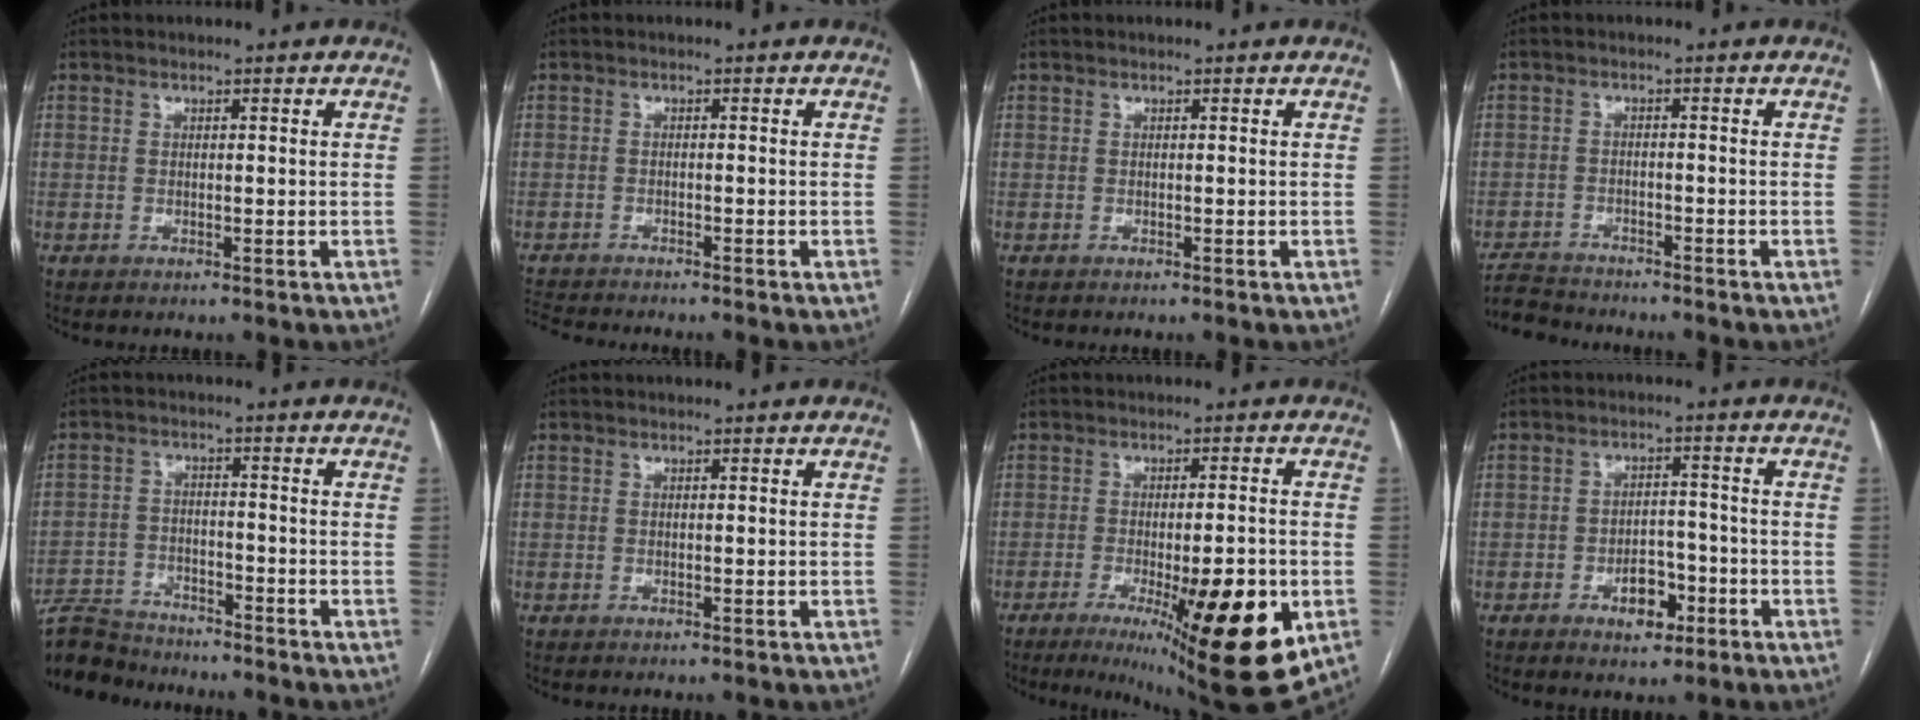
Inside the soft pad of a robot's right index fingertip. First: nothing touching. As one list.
[{"total": 3.5, "force": [-3.3, -0.9, 0.5], "torque": [-0.010, -0.016, -0.059]}, {"total": 0.0}, {"total": 5.2, "force": [-5.2, 0.5, 0.2], "torque": [0.000, -0.012, -0.094]}, {"total": 8.1, "force": [-8.0, 1.7, 0.4], "torque": [-0.011, 0.000, -0.144]}, {"total": 0.0}, {"total": 16.9, "force": [-6.2, 2.9, 15.4], "torque": [-0.166, -0.023, -0.073]}, {"total": 5.1, "force": [-2.4, 3.2, 3.1], "torque": [-0.040, 0.011, -0.035]}]